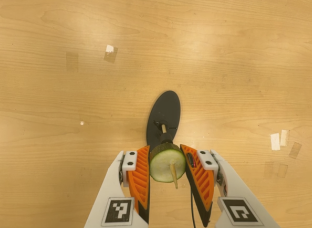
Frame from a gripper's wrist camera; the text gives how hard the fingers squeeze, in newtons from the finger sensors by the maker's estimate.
{"total": 12.1, "left": 11.8, "right": 12.3}